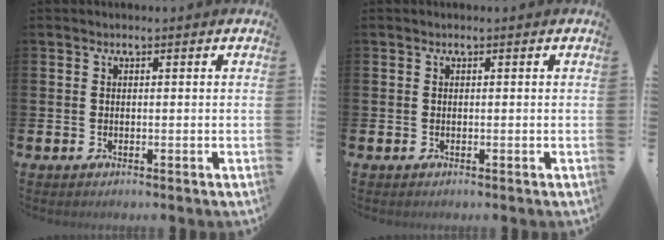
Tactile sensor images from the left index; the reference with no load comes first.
{"total": 0.0}